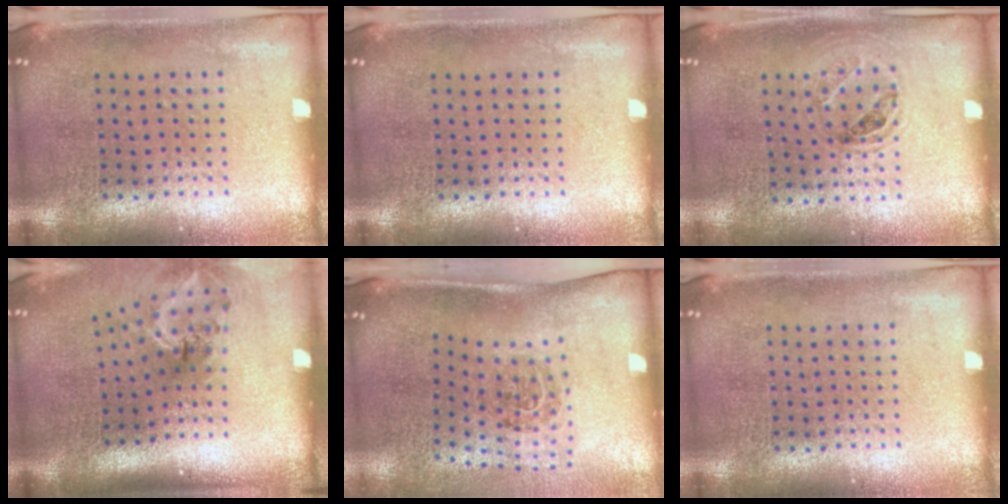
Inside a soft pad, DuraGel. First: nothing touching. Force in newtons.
{"total": 0.0}
{"total": 1.1, "press": 0.9, "slide": 0.6}
{"total": 1.9, "press": 1.3, "slide": 1.4}
{"total": 1.7, "press": 1.1, "slide": 1.3}
{"total": 0.0}